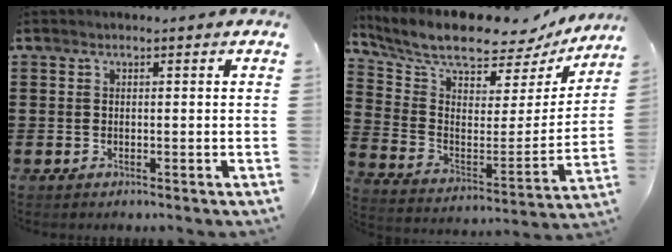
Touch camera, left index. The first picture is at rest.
{"total": 9.2, "force": [8.3, 2.1, 3.3], "torque": [-0.101, -0.065, 0.141]}